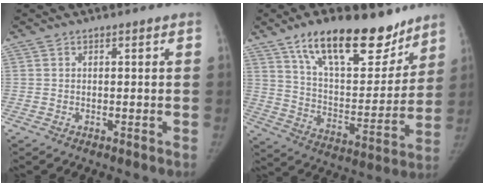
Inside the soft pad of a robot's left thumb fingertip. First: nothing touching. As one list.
[{"total": 23.0, "force": [15.5, 10.0, 13.7], "torque": [-0.168, -0.065, 0.256]}]